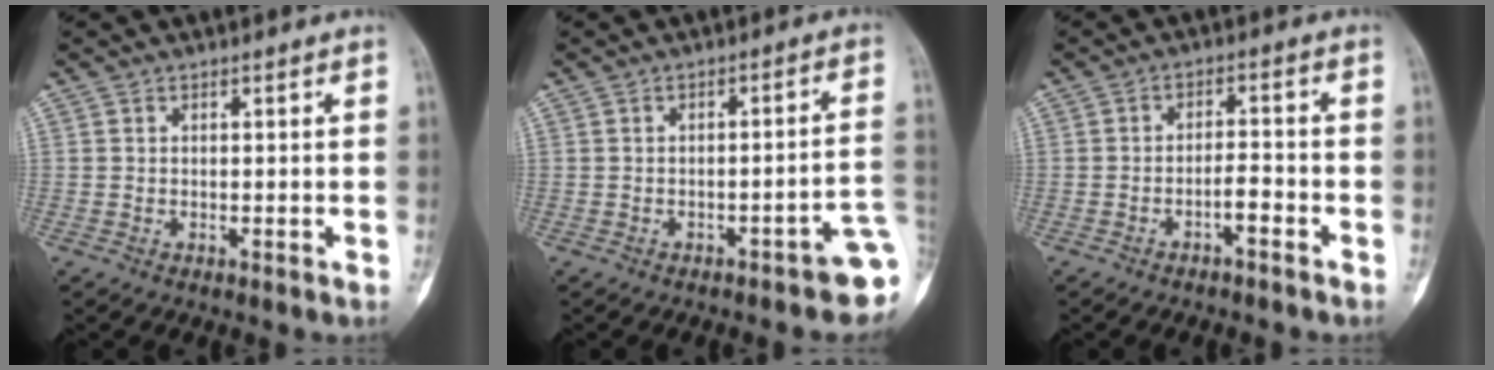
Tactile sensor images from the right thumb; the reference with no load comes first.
{"total": 8.1, "force": [-3.6, 1.9, 7.0], "torque": [-0.072, 0.027, -0.042]}
{"total": 3.6, "force": [-2.1, 1.1, 2.7], "torque": [-0.046, 0.028, -0.034]}